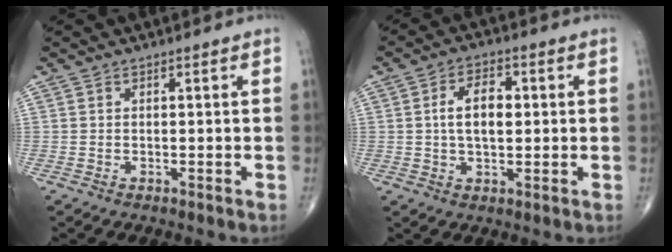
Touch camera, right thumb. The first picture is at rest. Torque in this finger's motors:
{"motor_torque": [0.01, 0.01, 0.03, 0.02, 0.18]}